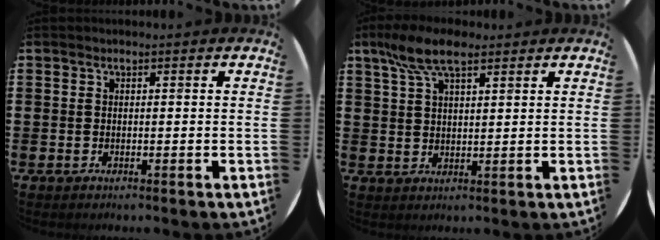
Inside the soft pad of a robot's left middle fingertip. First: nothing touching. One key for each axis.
{"total": 7.1, "fx": 4.9, "fy": 2.5, "fz": 4.6, "tx": -0.102, "ty": 0.003, "tz": 0.089}